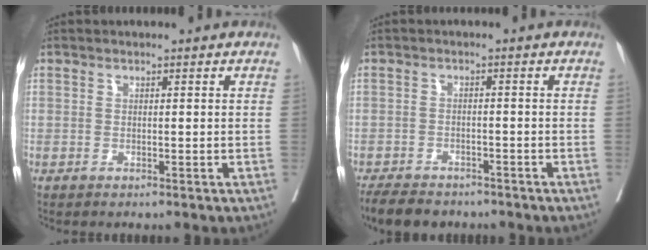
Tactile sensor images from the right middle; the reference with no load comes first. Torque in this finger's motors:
{"motor_torque": [0.08, -0.09, 0.05, 0.01]}